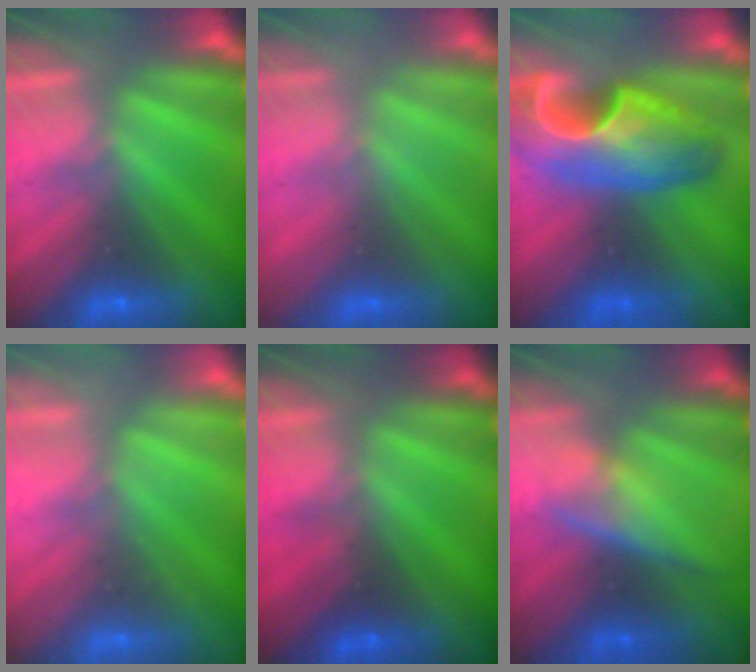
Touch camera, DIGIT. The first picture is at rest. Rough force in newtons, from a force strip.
{"total": 2.7}
{"total": 7.6}
{"total": 2.3}
{"total": 2.2}
{"total": 2.7}